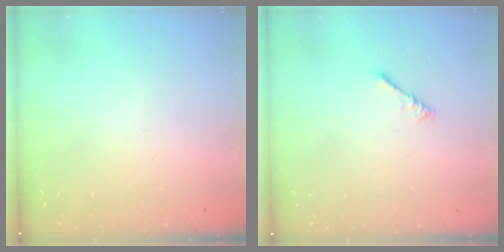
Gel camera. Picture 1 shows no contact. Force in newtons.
{"total": 0.9, "press": 0.9, "slide": 0.3}